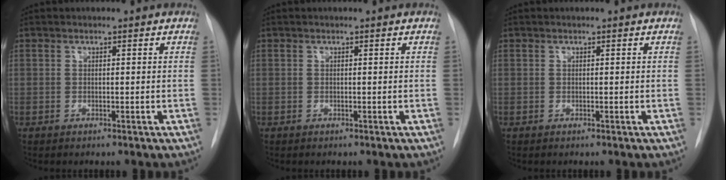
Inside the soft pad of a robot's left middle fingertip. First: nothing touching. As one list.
[{"total": 0.0}, {"total": 0.0}]